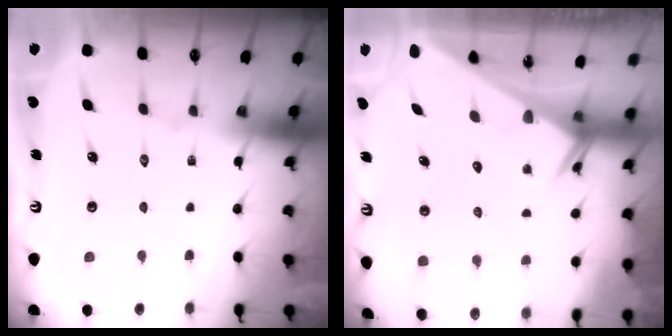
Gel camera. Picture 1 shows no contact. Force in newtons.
{"total": 2.7, "press": 2.7, "slide": 0.1}